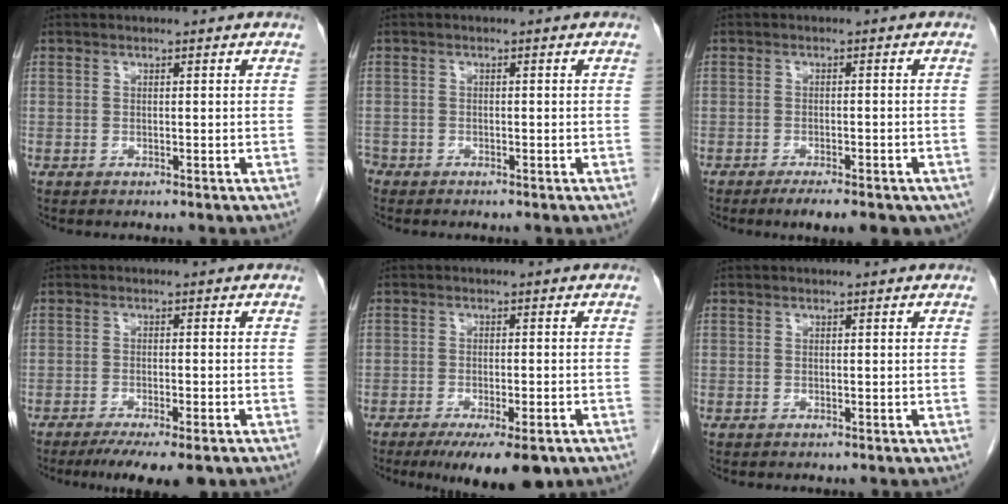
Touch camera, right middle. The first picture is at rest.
{"total": 1.7, "force": [-1.4, 1.0, 0.2], "torque": [-0.009, 0.000, -0.026]}
{"total": 9.7, "force": [-6.9, 2.9, 6.1], "torque": [-0.063, -0.003, -0.090]}
{"total": 8.2, "force": [-6.1, 1.2, 5.3], "torque": [-0.068, -0.015, -0.090]}
{"total": 9.1, "force": [-6.2, 2.3, 6.2], "torque": [-0.081, -0.014, -0.091]}
{"total": 0.0}